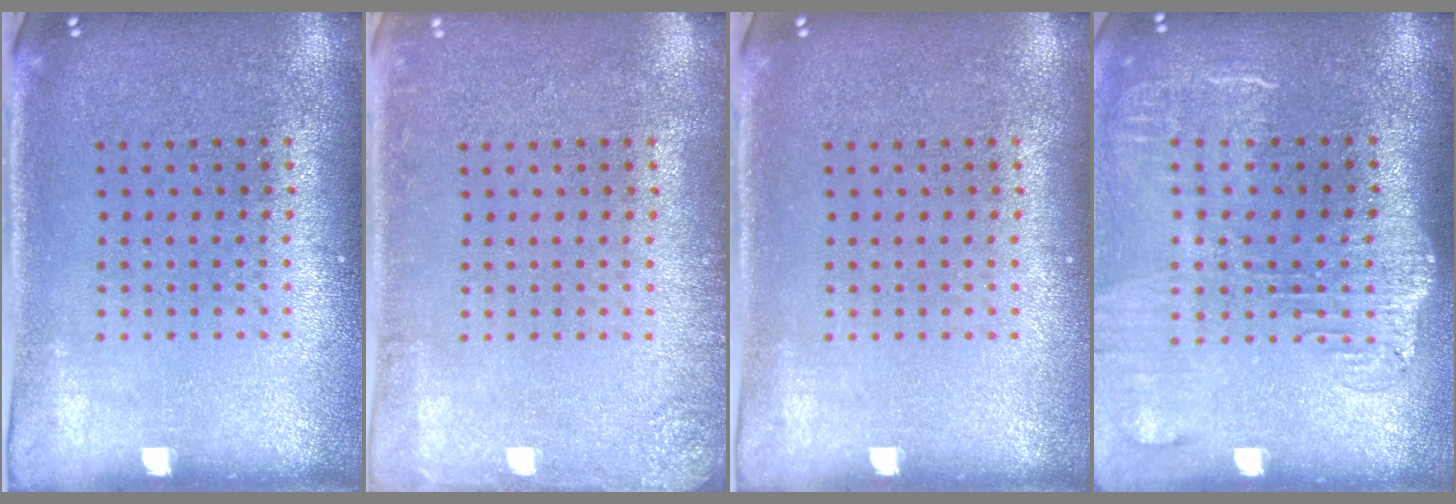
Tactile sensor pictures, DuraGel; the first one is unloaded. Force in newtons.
{"total": 1.5, "press": 1.5, "slide": 0.2}
{"total": 0.0}
{"total": 1.9, "press": 1.5, "slide": 1.2}